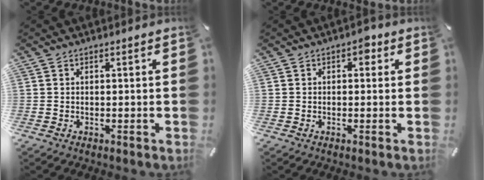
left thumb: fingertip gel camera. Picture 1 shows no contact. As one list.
[{"total": 2.2, "force": [0.3, 1.7, 1.5], "torque": [-0.016, 0.002, -0.001]}]